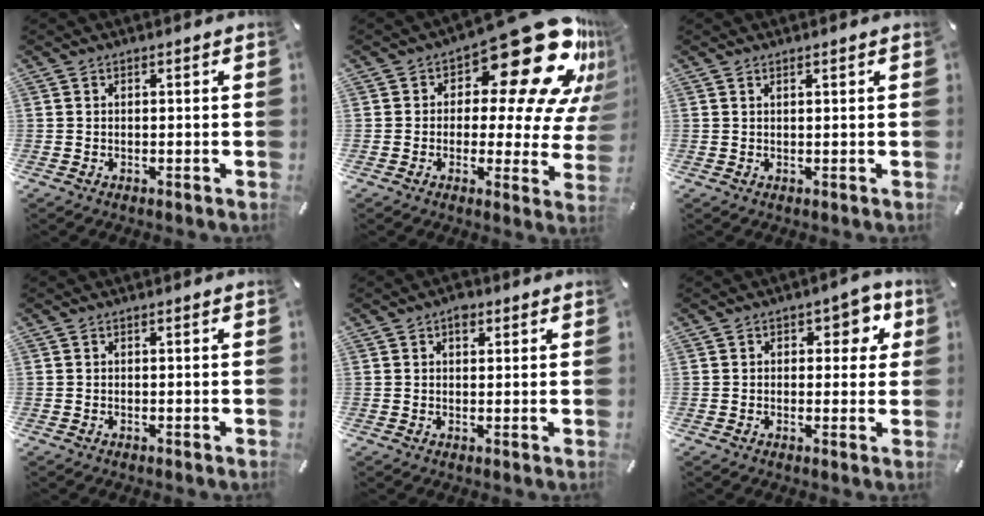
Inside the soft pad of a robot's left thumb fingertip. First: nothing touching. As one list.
[{"total": 25.2, "force": [12.5, 10.9, 19.0], "torque": [-0.250, -0.089, 0.207]}, {"total": 0.8, "force": [0.6, 0.0, 0.5], "torque": [-0.009, -0.002, 0.011]}, {"total": 0.0}, {"total": 2.6, "force": [1.3, 1.8, 1.5], "torque": [-0.008, -0.004, 0.017]}, {"total": 6.1, "force": [2.2, 3.9, 4.1], "torque": [-0.032, -0.005, 0.026]}]